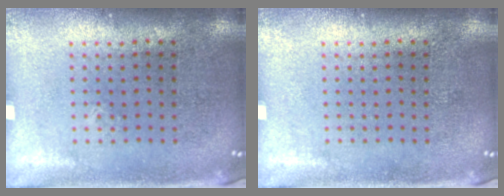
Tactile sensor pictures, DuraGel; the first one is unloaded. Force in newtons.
{"total": 0.0}